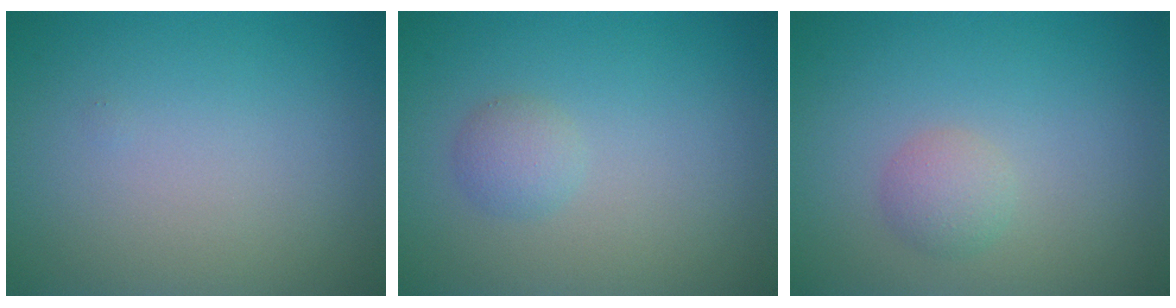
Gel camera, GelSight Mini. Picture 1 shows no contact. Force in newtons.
{"total": 1.5, "press": 1.5, "slide": 0.0}
{"total": 1.7, "press": 1.7, "slide": 0.0}